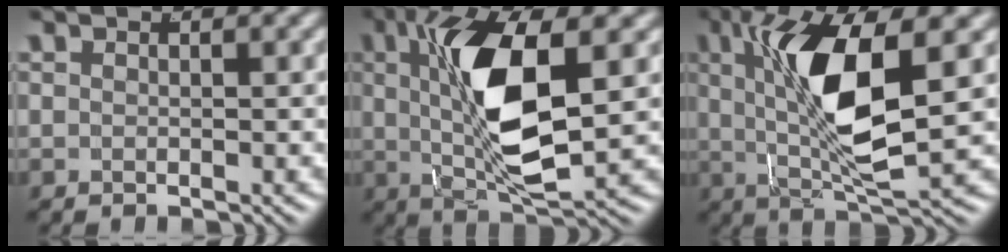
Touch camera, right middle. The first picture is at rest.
{"total": 9.2, "force": [1.0, 2.9, 8.7], "torque": [-0.167, -0.010, 0.024]}
{"total": 9.0, "force": [1.4, 2.5, 8.5], "torque": [-0.159, -0.007, 0.032]}